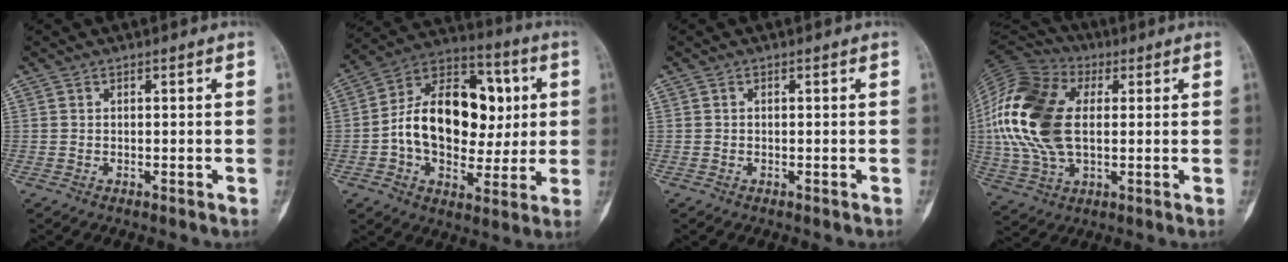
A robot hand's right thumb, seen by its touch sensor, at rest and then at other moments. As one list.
[{"total": 22.0, "force": [1.4, 14.7, 16.2], "torque": [-0.231, 0.027, 0.023]}, {"total": 0.0}, {"total": 20.5, "force": [2.3, 12.3, 16.2], "torque": [-0.345, 0.008, 0.038]}]